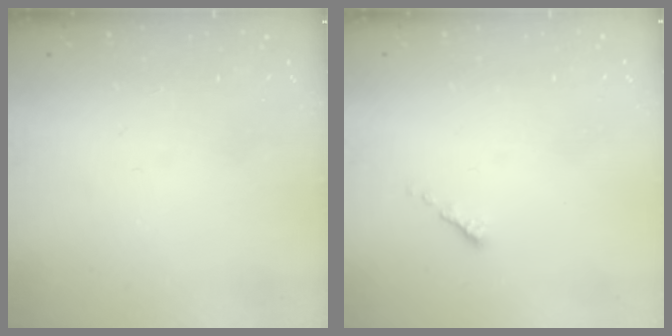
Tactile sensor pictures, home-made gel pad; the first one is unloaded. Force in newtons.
{"total": 0.6, "press": 0.5, "slide": 0.2}